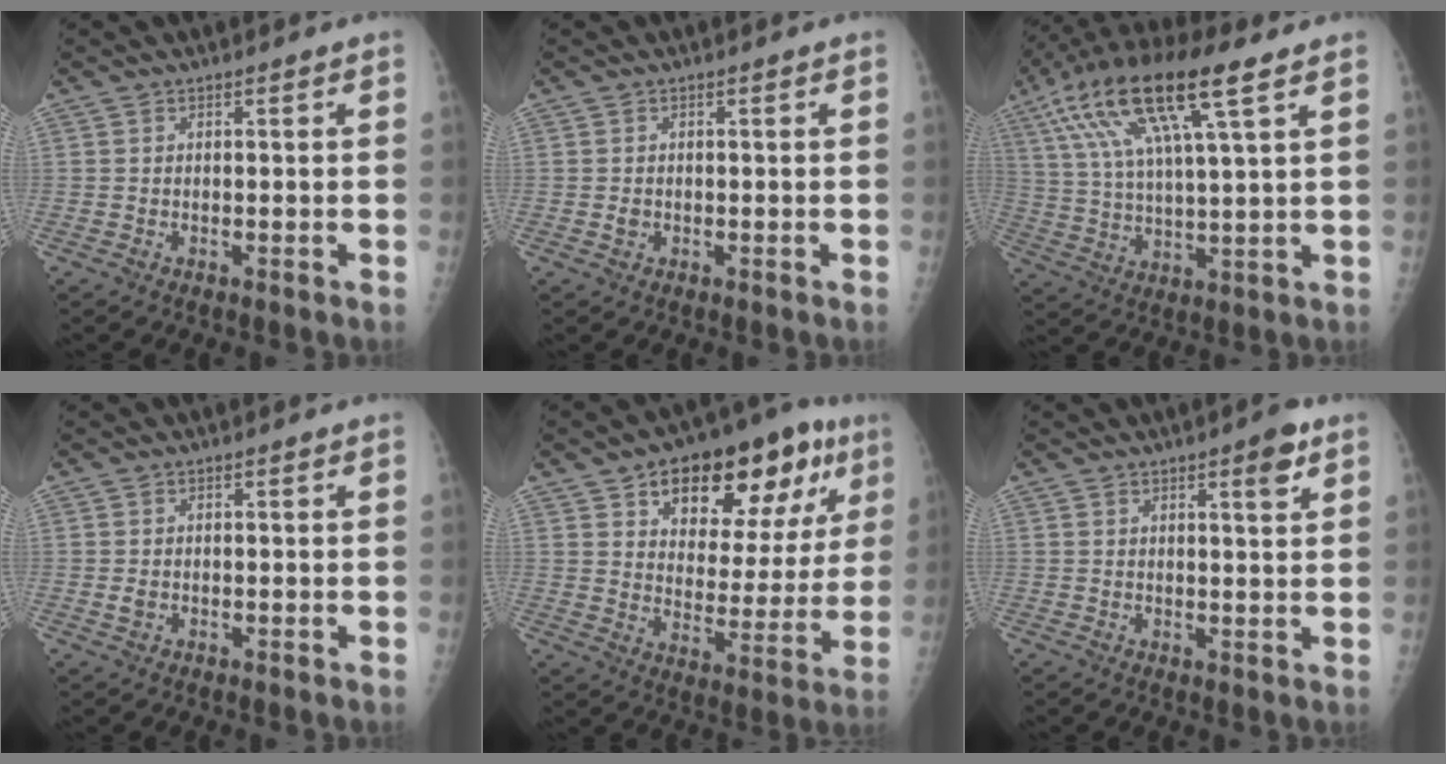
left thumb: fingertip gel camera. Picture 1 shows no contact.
{"total": 1.1, "force": [-0.3, 0.9, 0.5], "torque": [0.000, 0.002, -0.002]}
{"total": 18.7, "force": [9.0, 4.3, 15.8], "torque": [-0.314, -0.001, 0.163]}
{"total": 1.1, "force": [-0.2, 0.9, 0.7], "torque": [-0.006, 0.000, -0.001]}
{"total": 22.3, "force": [11.2, 11.2, 15.7], "torque": [-0.176, -0.015, 0.165]}
{"total": 4.2, "force": [2.4, 1.0, 3.3], "torque": [-0.040, -0.012, 0.030]}